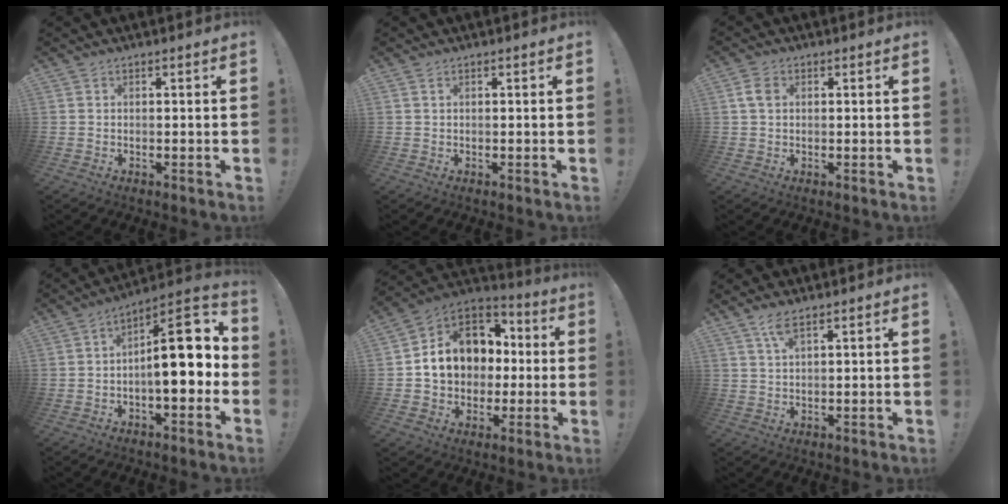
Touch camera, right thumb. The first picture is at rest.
{"total": 0.6, "force": [0.3, 0.1, 0.5], "torque": [-0.014, 0.003, 0.006]}
{"total": 4.0, "force": [1.0, 2.7, 2.7], "torque": [-0.051, 0.006, 0.021]}
{"total": 16.1, "force": [0.0, 6.3, 14.8], "torque": [-0.198, 0.004, -0.003]}
{"total": 14.2, "force": [1.9, 12.0, 7.4], "torque": [-0.104, 0.000, 0.052]}
{"total": 3.9, "force": [2.5, 0.9, 2.8], "torque": [-0.058, -0.006, 0.043]}